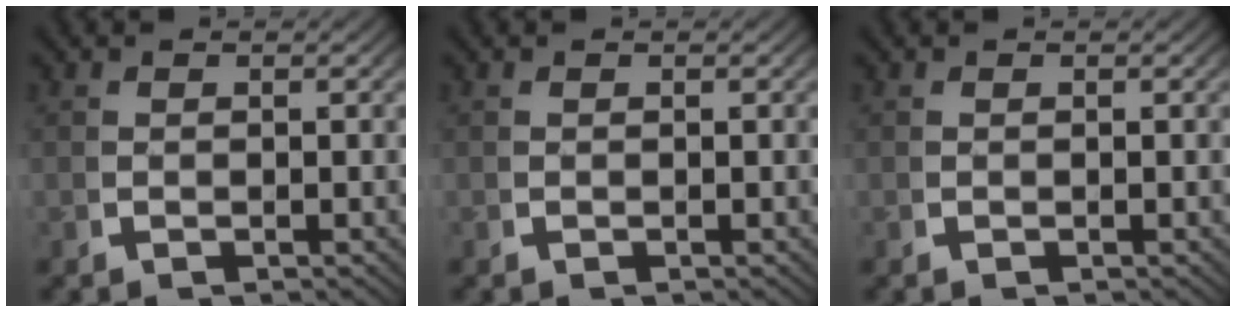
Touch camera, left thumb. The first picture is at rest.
{"total": 0.0}
{"total": 0.0}